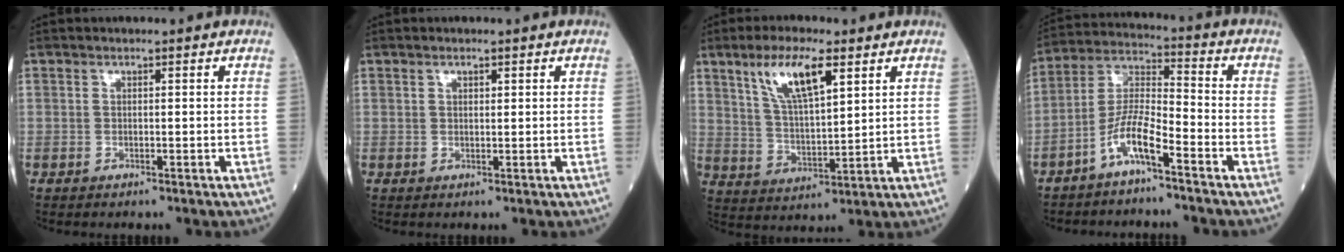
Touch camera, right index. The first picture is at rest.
{"total": 0.8, "force": [0.5, 0.3, 0.5], "torque": [-0.008, -0.002, 0.009]}
{"total": 9.9, "force": [5.4, 2.3, 8.0], "torque": [-0.157, 0.005, 0.105]}
{"total": 7.8, "force": [-4.8, 1.0, 6.1], "torque": [-0.129, 0.006, -0.098]}